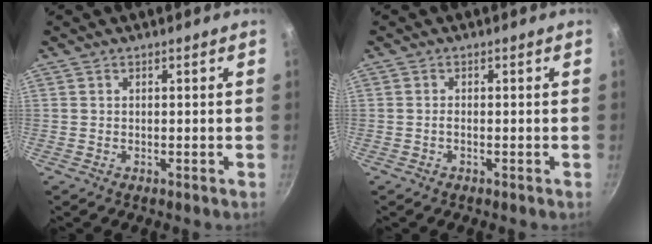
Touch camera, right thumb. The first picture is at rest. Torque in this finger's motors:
{"motor_torque": [-0.33, -0.07, 0.34, -0.30, 0.00]}